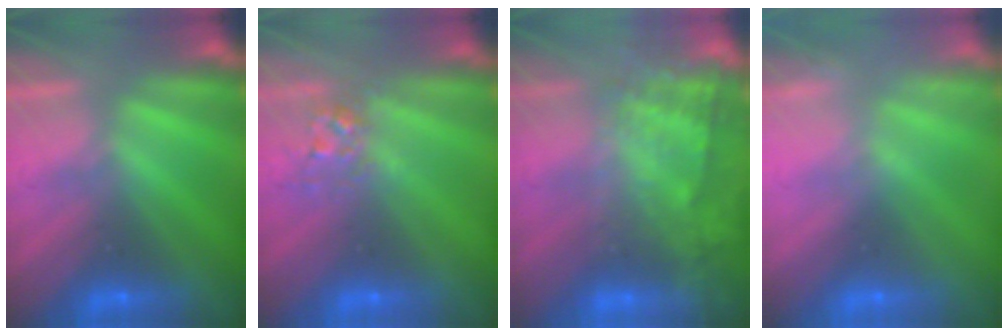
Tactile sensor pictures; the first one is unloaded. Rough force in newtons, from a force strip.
{"total": 2.8}
{"total": 8.5}
{"total": 2.4}